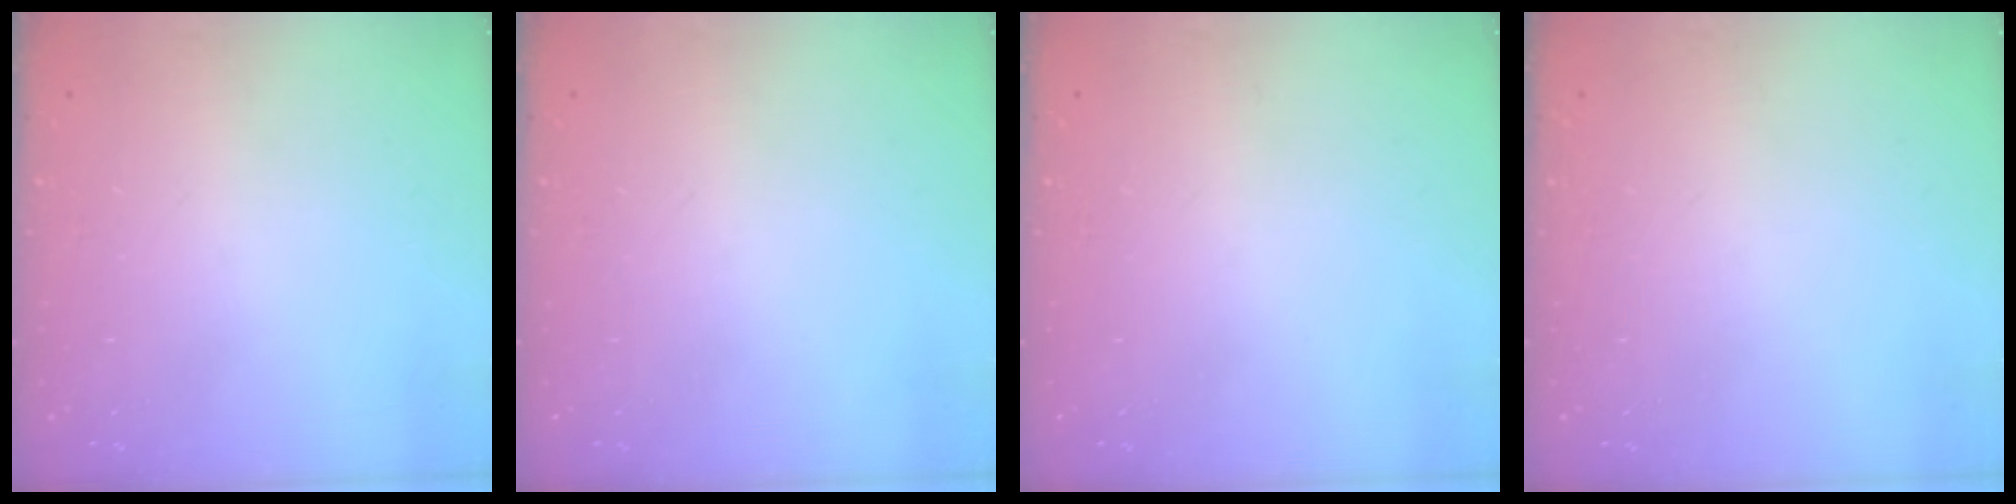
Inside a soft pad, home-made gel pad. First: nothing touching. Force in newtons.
{"total": 0.0}
{"total": 0.0}
{"total": 0.0}